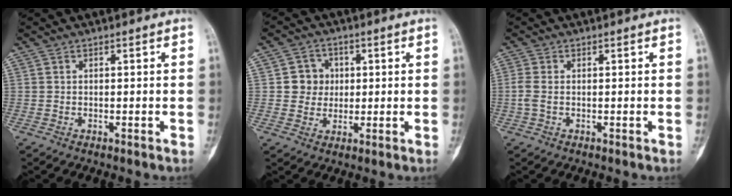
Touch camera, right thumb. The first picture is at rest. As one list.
[{"total": 4.7, "force": [0.5, 4.4, 1.6], "torque": [0.004, 0.007, 0.004]}, {"total": 2.4, "force": [-0.4, 1.3, 2.0], "torque": [-0.061, -0.001, -0.010]}]